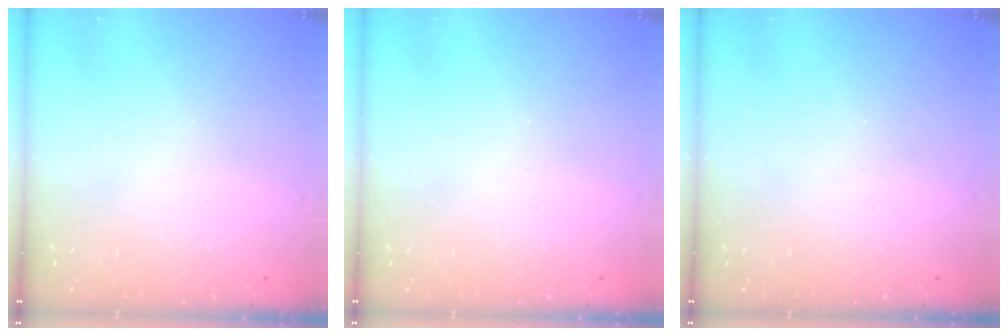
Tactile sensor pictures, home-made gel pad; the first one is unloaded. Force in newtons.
{"total": 0.0}
{"total": 0.0}